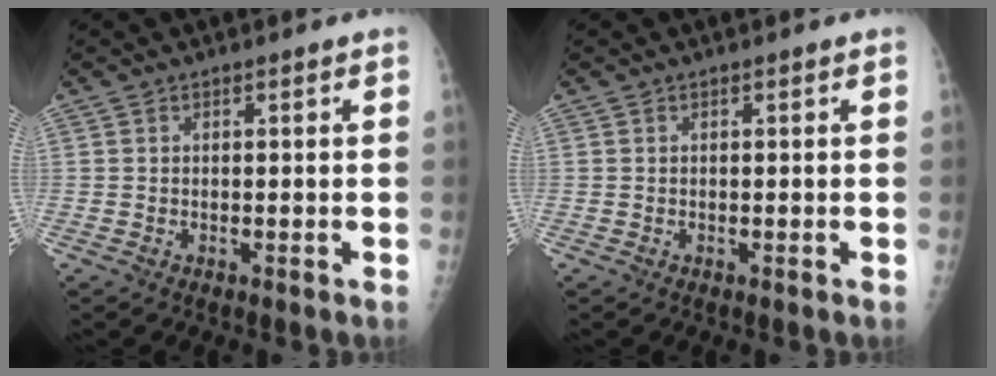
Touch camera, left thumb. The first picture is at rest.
{"total": 0.0}